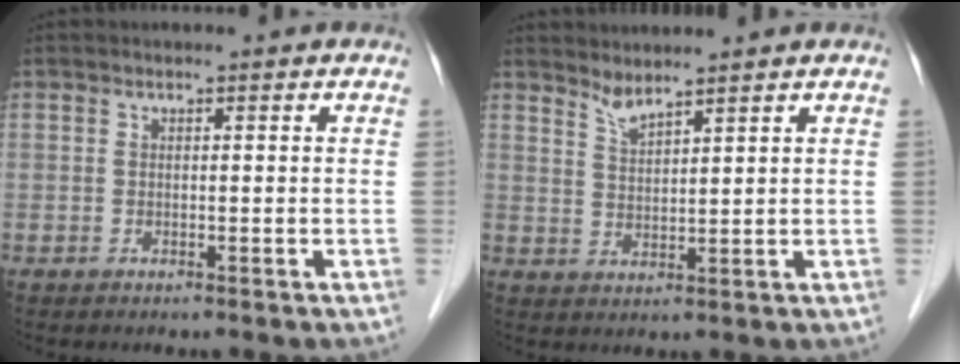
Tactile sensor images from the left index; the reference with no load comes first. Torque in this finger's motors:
{"motor_torque": [0.19, -0.12, 0.07, 0.02]}